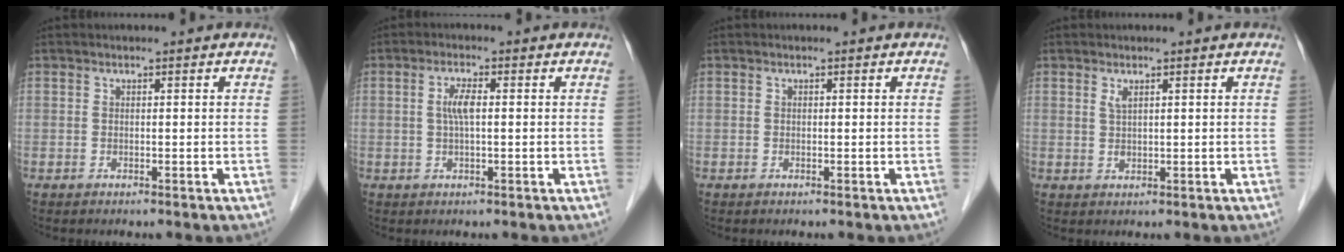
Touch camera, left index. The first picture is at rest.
{"total": 3.0, "force": [0.3, 0.6, 2.9], "torque": [-0.062, 0.004, 0.008]}
{"total": 0.0}
{"total": 1.5, "force": [0.8, 0.6, 1.1], "torque": [-0.025, 0.000, 0.018]}